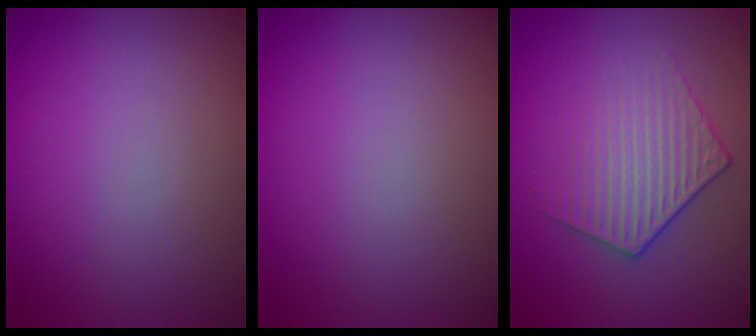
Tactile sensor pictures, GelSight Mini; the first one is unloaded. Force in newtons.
{"total": 0.0}
{"total": 3.5, "press": 3.2, "slide": 1.4}